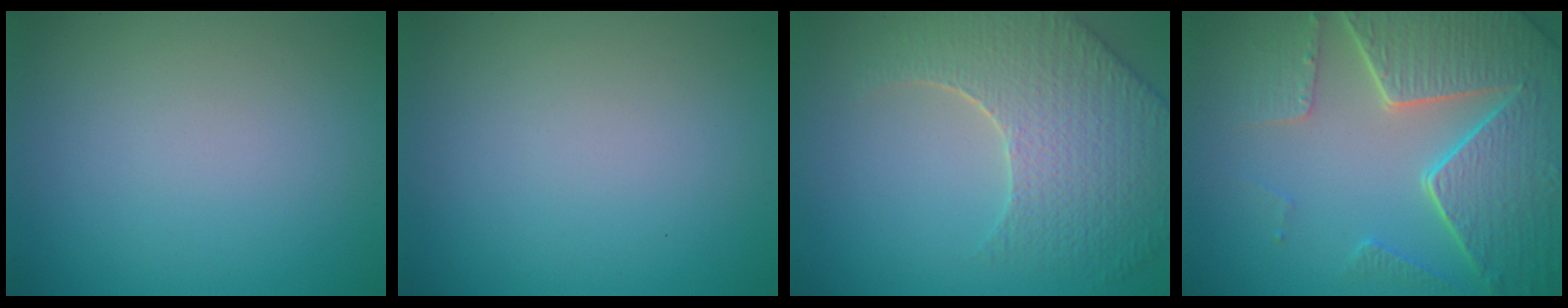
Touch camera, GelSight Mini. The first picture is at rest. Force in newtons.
{"total": 0.0}
{"total": 7.5, "press": 5.7, "slide": 4.9}
{"total": 8.5, "press": 6.2, "slide": 5.8}